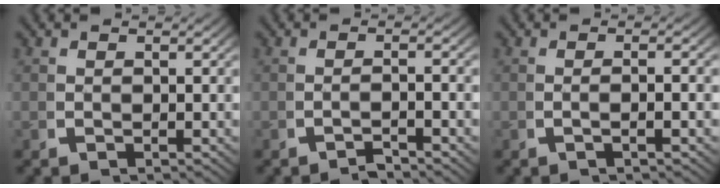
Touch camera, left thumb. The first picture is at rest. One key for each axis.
{"total": 1.6, "fx": -1.4, "fy": -0.2, "fz": 0.8, "tx": -0.011, "ty": 0.008, "tz": -0.029}
{"total": 1.7, "fx": -0.4, "fy": -0.3, "fz": 1.6, "tx": -0.033, "ty": 0.012, "tz": -0.010}